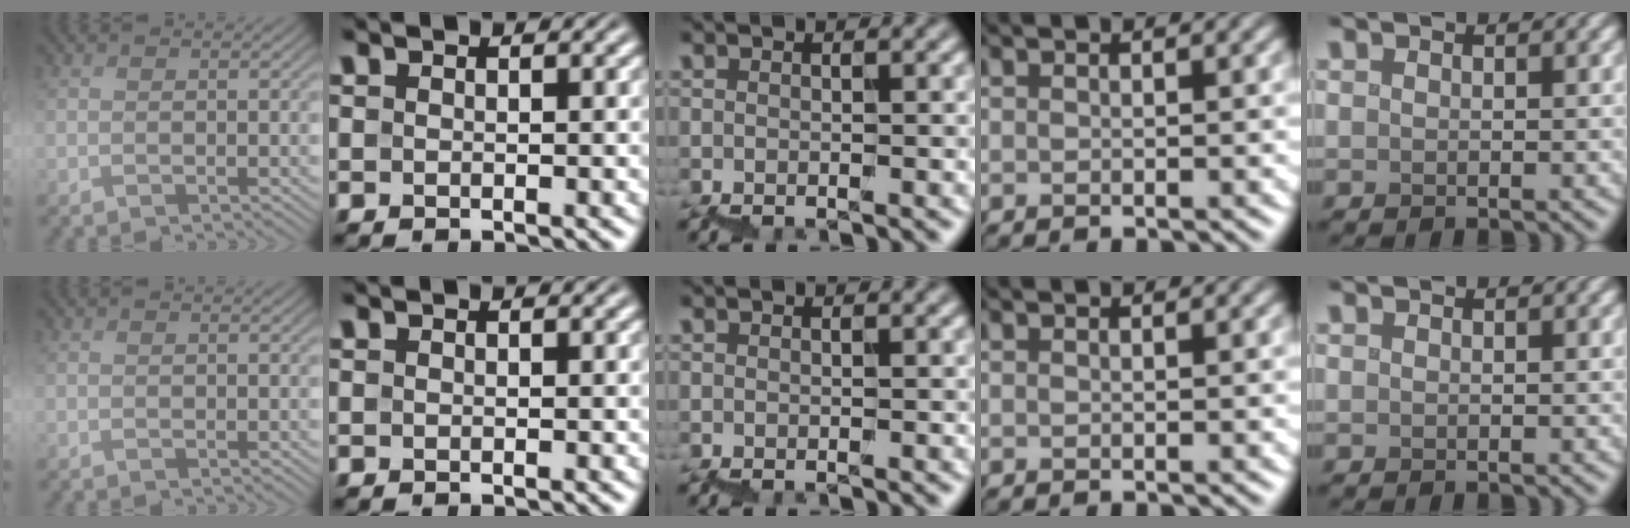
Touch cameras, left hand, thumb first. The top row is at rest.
{}